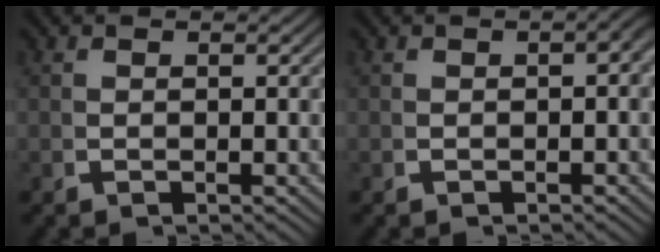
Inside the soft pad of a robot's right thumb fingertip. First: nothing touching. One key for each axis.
{"total": 1.8, "fx": 0.0, "fy": 0.8, "fz": 1.6, "tx": -0.014, "ty": 0.003, "tz": -0.001}